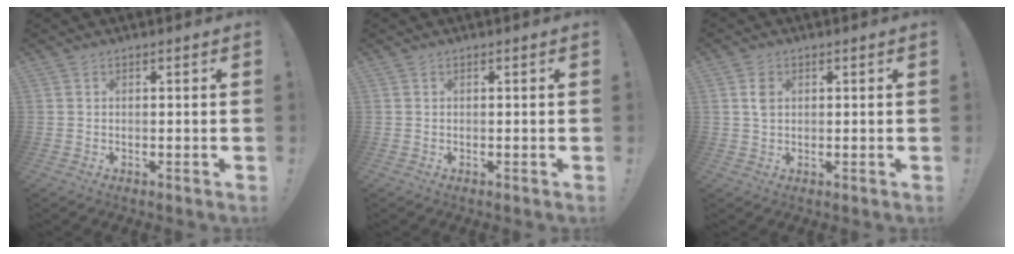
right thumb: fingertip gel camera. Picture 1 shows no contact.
{"total": 0.0}
{"total": 3.1, "force": [0.8, 2.0, 2.2], "torque": [-0.031, -0.002, 0.013]}